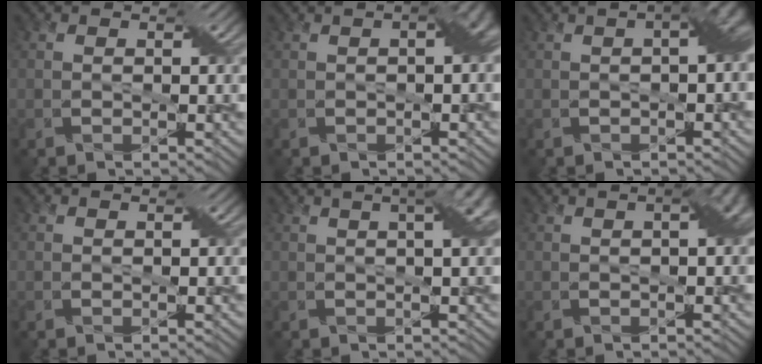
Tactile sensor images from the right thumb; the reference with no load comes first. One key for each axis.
{"total": 3.1, "fx": 0.2, "fy": 1.0, "fz": 2.9, "tx": -0.037, "ty": 0.010, "tz": 0.005}
{"total": 4.3, "fx": 0.2, "fy": 1.3, "fz": 4.1, "tx": -0.047, "ty": 0.012, "tz": 0.007}
{"total": 0.0}
{"total": 5.8, "fx": 1.8, "fy": 1.9, "fz": 5.1, "tx": -0.044, "ty": 0.031, "tz": 0.010}
{"total": 2.8, "fx": 0.4, "fy": 0.6, "fz": 2.7, "tx": -0.036, "ty": 0.015, "tz": 0.007}